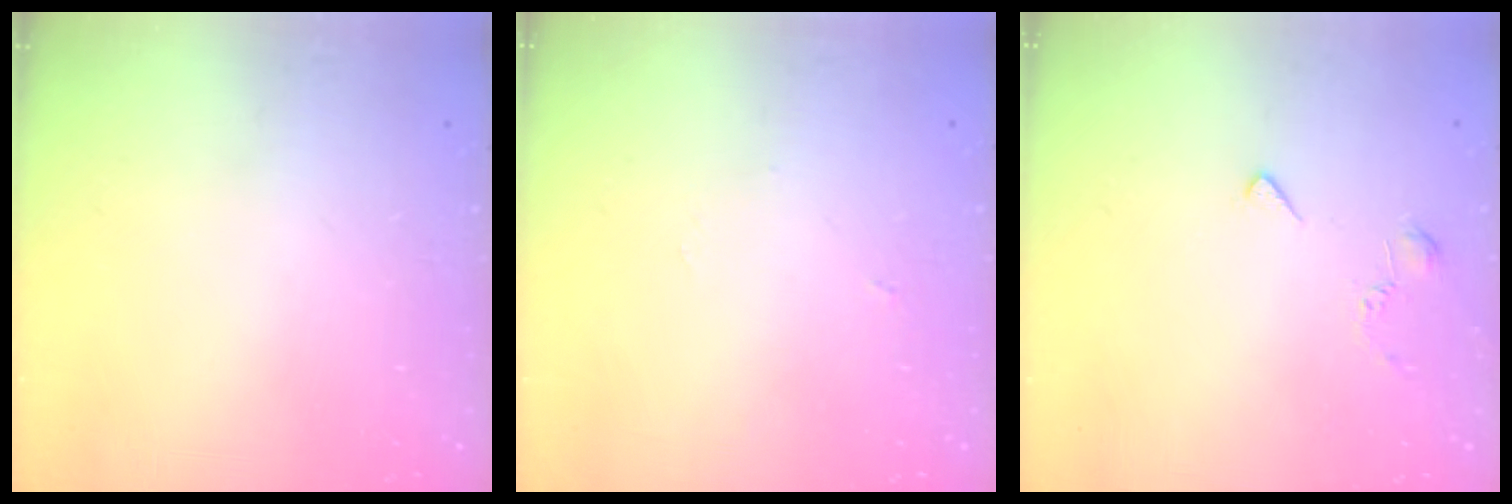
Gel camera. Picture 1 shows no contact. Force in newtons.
{"total": 2.5, "press": 2.5, "slide": 0.2}
{"total": 3.0, "press": 2.9, "slide": 0.7}